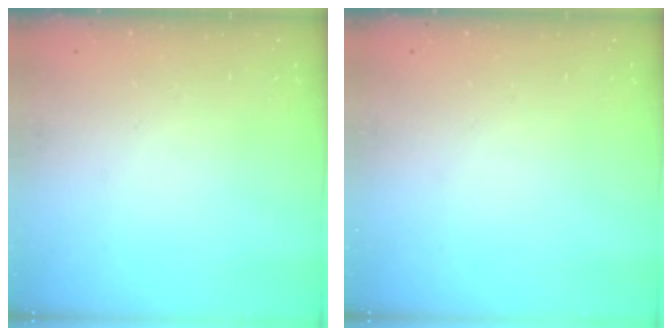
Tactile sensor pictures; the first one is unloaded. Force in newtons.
{"total": 0.0}